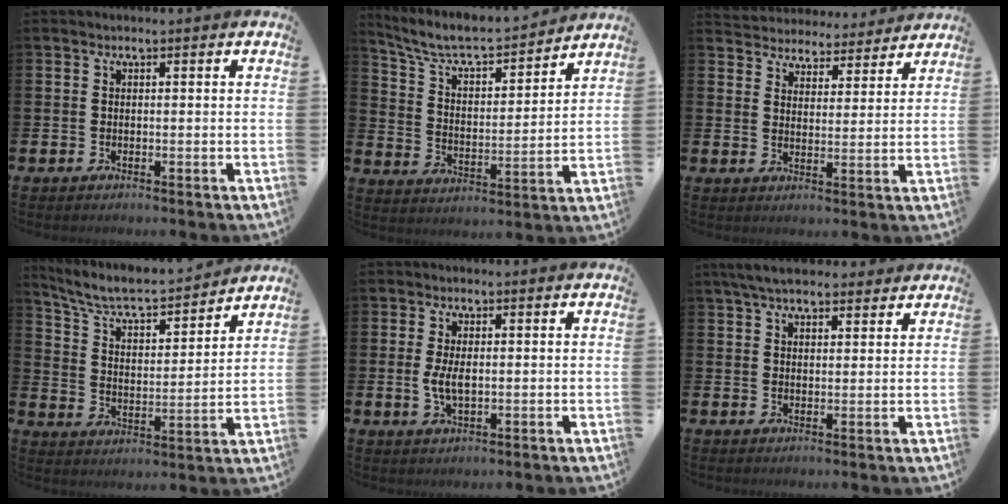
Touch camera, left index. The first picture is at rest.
{"total": 7.4, "force": [6.8, 1.6, 2.6], "torque": [-0.088, -0.051, 0.116]}
{"total": 4.4, "force": [4.2, 1.2, -0.4], "torque": [-0.013, -0.036, 0.072]}
{"total": 7.2, "force": [6.6, 1.4, 2.6], "torque": [-0.087, -0.051, 0.111]}
{"total": 3.4, "force": [0.0, 1.5, 3.0], "torque": [-0.049, 0.001, -0.004]}
{"total": 5.3, "force": [4.8, 1.5, 1.8], "torque": [-0.045, -0.010, 0.089]}